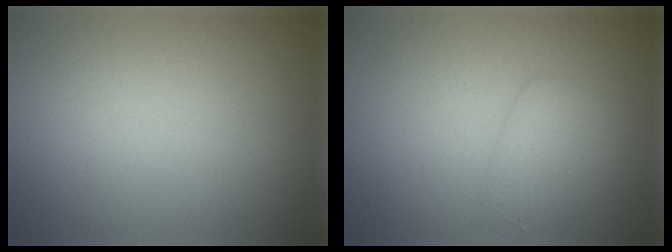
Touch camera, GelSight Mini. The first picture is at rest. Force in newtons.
{"total": 2.2, "press": 2.2, "slide": 0.2}